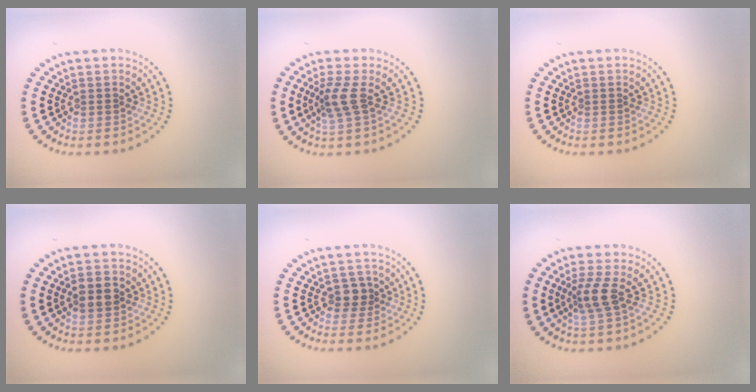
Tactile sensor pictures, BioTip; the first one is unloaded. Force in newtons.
{"total": 2.5, "press": 1.9, "slide": 1.6}
{"total": 0.0}
{"total": 2.9, "press": 2.9, "slide": 0.1}
{"total": 1.7, "press": 1.5, "slide": 0.9}
{"total": 2.8, "press": 2.1, "slide": 1.8}